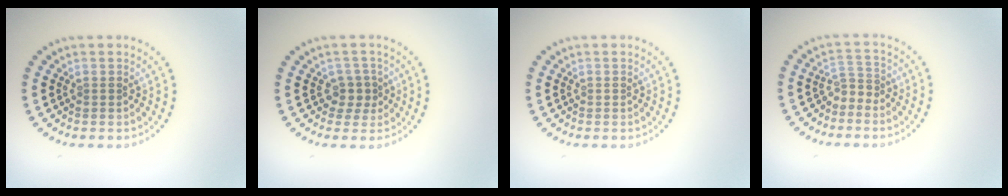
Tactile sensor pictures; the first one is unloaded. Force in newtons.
{"total": 1.8, "press": 1.5, "slide": 1.0}
{"total": 0.0}
{"total": 1.6, "press": 1.1, "slide": 1.2}